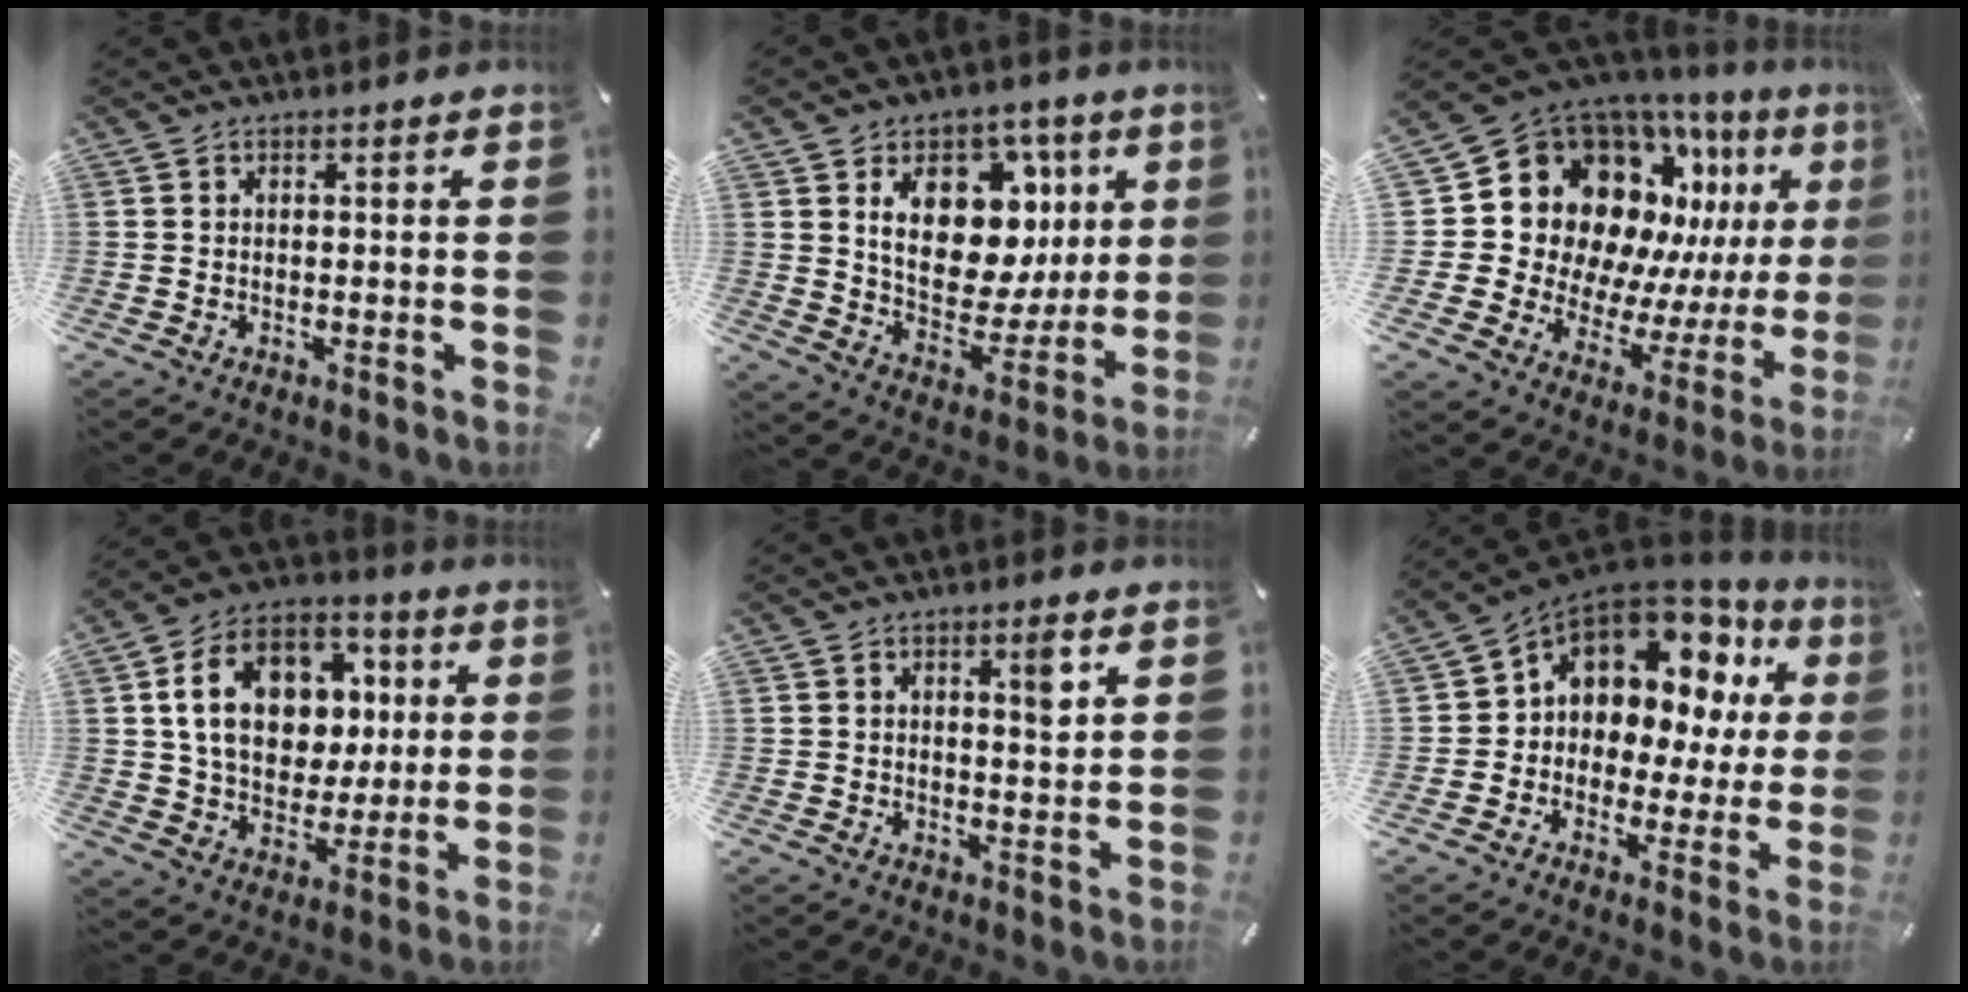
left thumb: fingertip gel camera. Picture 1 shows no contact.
{"total": 18.1, "force": [6.9, 12.7, 10.9], "torque": [-0.149, -0.040, 0.127]}
{"total": 17.5, "force": [7.7, 13.6, 7.8], "torque": [-0.130, -0.101, 0.159]}
{"total": 17.4, "force": [3.5, 13.7, 10.1], "torque": [-0.170, 0.006, 0.067]}
{"total": 4.6, "force": [2.0, 1.1, 4.0], "torque": [-0.060, -0.008, 0.027]}
{"total": 10.8, "force": [5.7, 8.1, 4.4], "torque": [-0.081, -0.053, 0.102]}